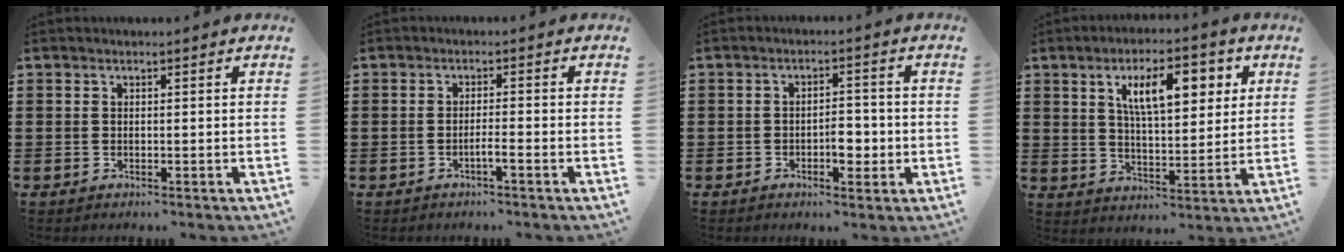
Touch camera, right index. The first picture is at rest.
{"total": 1.7, "force": [-1.1, -0.1, 1.4], "torque": [-0.024, -0.002, -0.020]}
{"total": 3.9, "force": [-1.2, 1.9, 3.2], "torque": [-0.049, 0.001, -0.023]}
{"total": 9.9, "force": [4.0, 3.7, 8.2], "torque": [-0.146, 0.006, 0.062]}